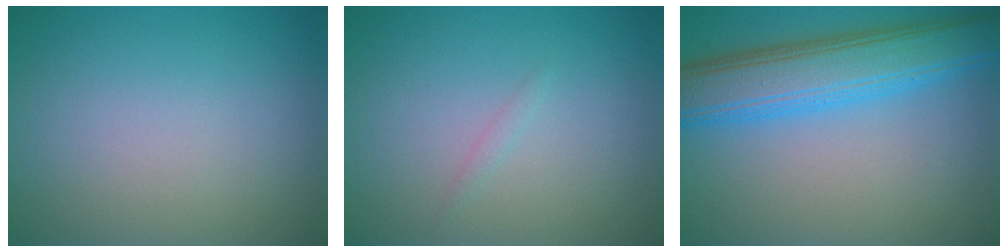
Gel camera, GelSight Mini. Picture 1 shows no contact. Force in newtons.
{"total": 0.5, "press": 0.5, "slide": 0.0}
{"total": 7.8, "press": 7.8, "slide": 0.3}